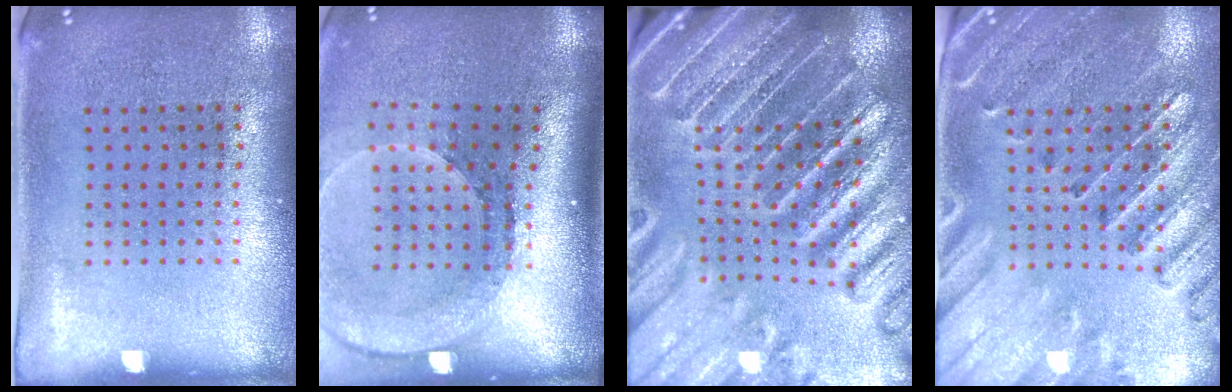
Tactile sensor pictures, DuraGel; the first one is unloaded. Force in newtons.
{"total": 2.6, "press": 1.8, "slide": 1.9}
{"total": 4.2, "press": 4.0, "slide": 1.3}
{"total": 2.9, "press": 2.7, "slide": 1.0}